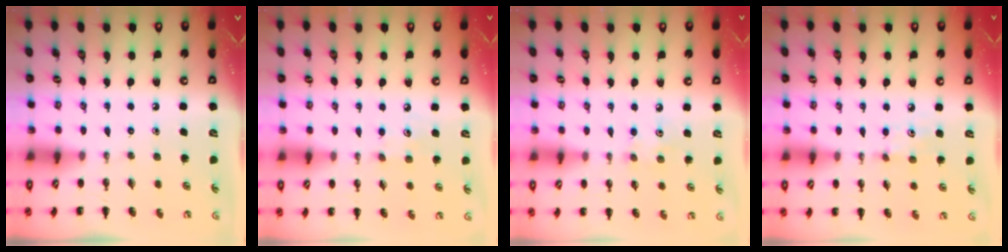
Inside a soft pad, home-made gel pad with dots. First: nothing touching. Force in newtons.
{"total": 4.9, "press": 4.8, "slide": 1.1}
{"total": 3.4, "press": 3.3, "slide": 0.9}
{"total": 5.4, "press": 5.2, "slide": 1.7}